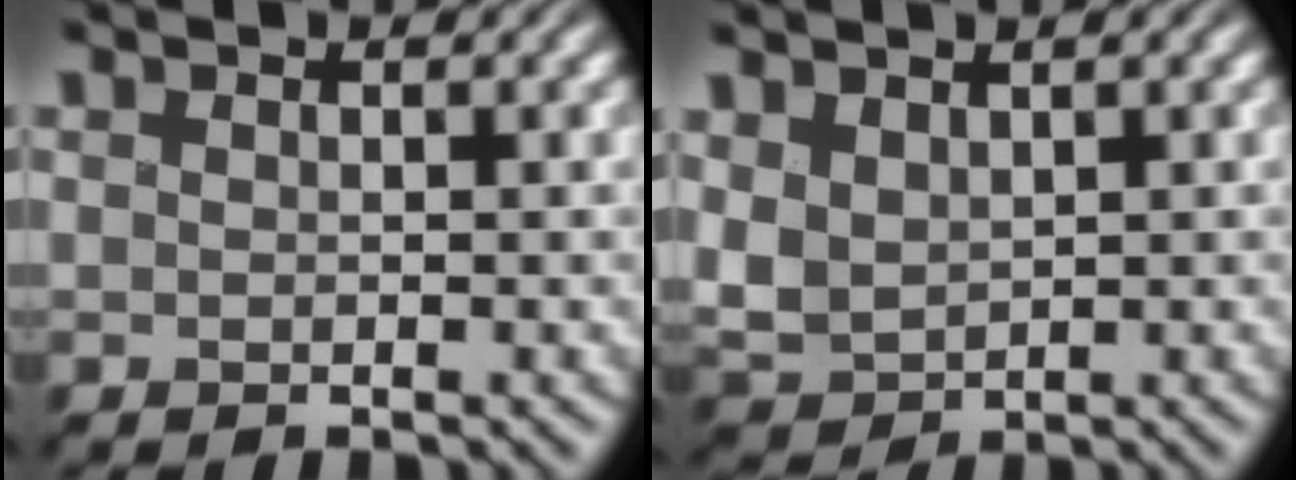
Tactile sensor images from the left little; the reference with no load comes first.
{"total": 3.1, "force": [0.6, 2.1, 2.2], "torque": [-0.069, 0.000, 0.019]}